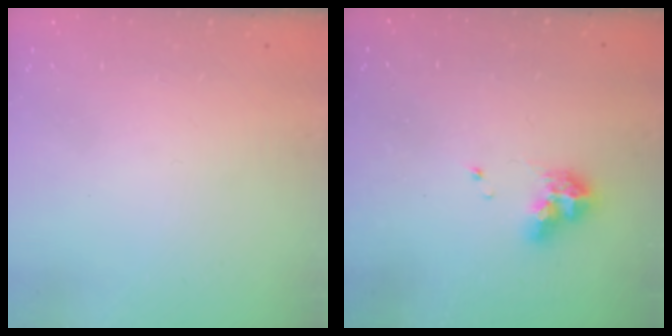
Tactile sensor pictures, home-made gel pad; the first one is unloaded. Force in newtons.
{"total": 8.2, "press": 8.1, "slide": 1.2}